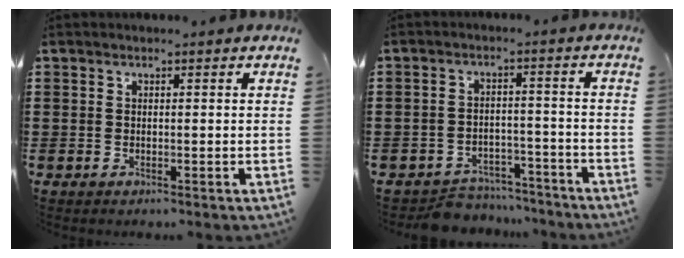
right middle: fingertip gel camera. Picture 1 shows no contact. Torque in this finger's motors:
{"motor_torque": [0.11, 0.02, 0.05, 0.02]}